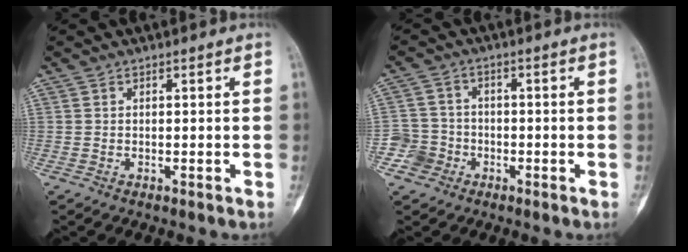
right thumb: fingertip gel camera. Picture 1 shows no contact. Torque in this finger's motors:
{"motor_torque": [-0.10, -0.13, -0.01, 0.10, 0.07]}